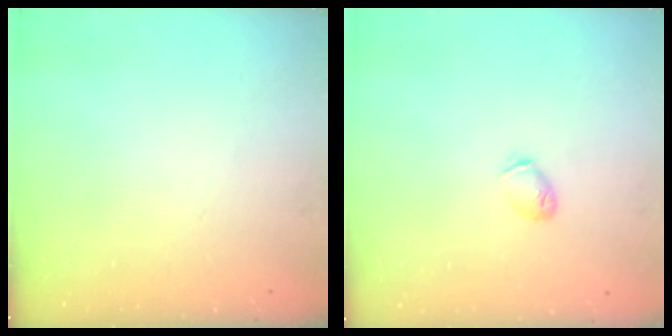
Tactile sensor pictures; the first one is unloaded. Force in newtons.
{"total": 3.5, "press": 3.4, "slide": 0.7}